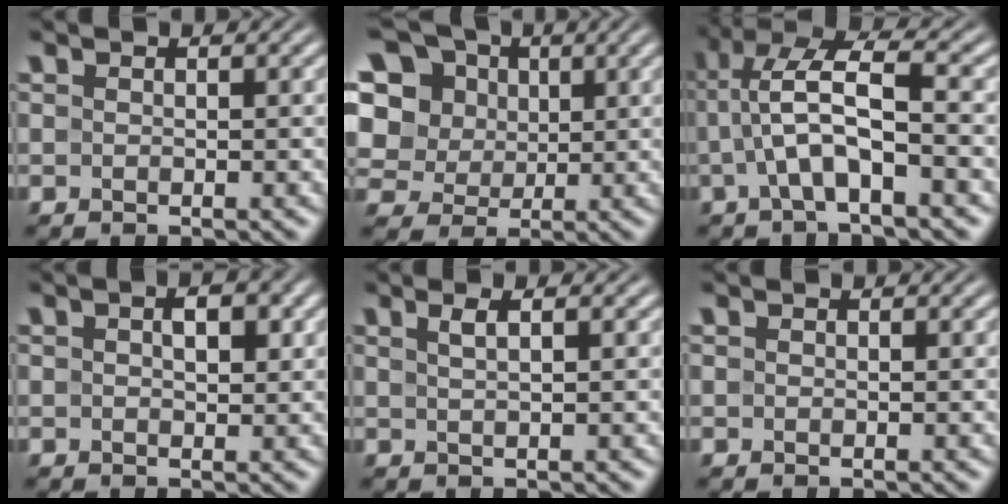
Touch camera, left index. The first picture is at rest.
{"total": 12.7, "force": [4.8, 10.2, 5.8], "torque": [-0.147, 0.032, 0.080]}
{"total": 6.1, "force": [-1.0, 1.8, 5.7], "torque": [-0.116, 0.022, -0.024]}
{"total": 2.5, "force": [0.7, 1.3, 2.0], "torque": [-0.028, 0.004, 0.009]}
{"total": 1.8, "force": [0.8, 0.6, 1.5], "torque": [-0.022, 0.008, 0.010]}
{"total": 0.0}